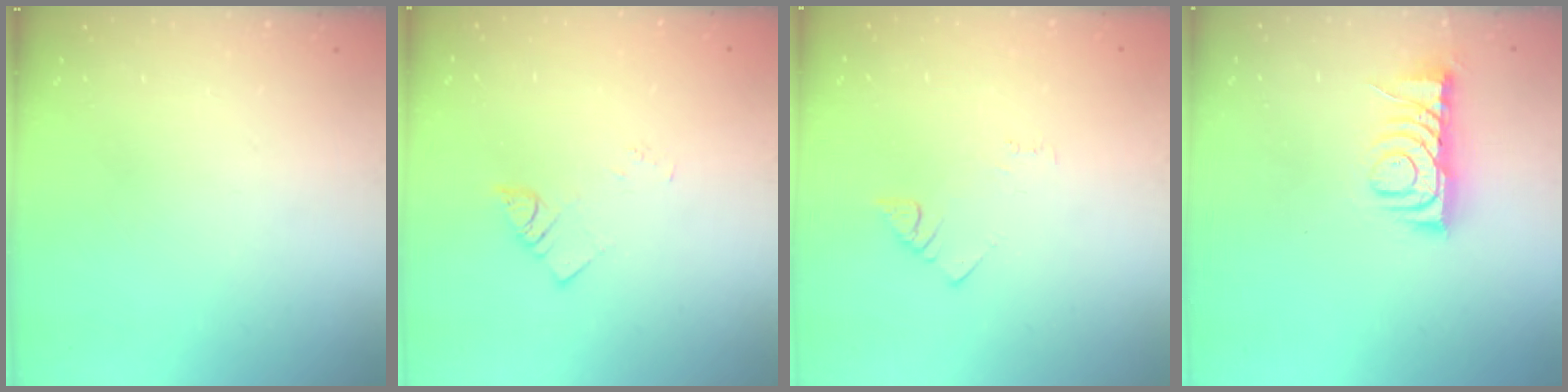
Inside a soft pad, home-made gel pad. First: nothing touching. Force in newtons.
{"total": 2.2, "press": 2.2, "slide": 0.2}
{"total": 1.5, "press": 1.5, "slide": 0.3}
{"total": 8.0, "press": 7.9, "slide": 0.4}